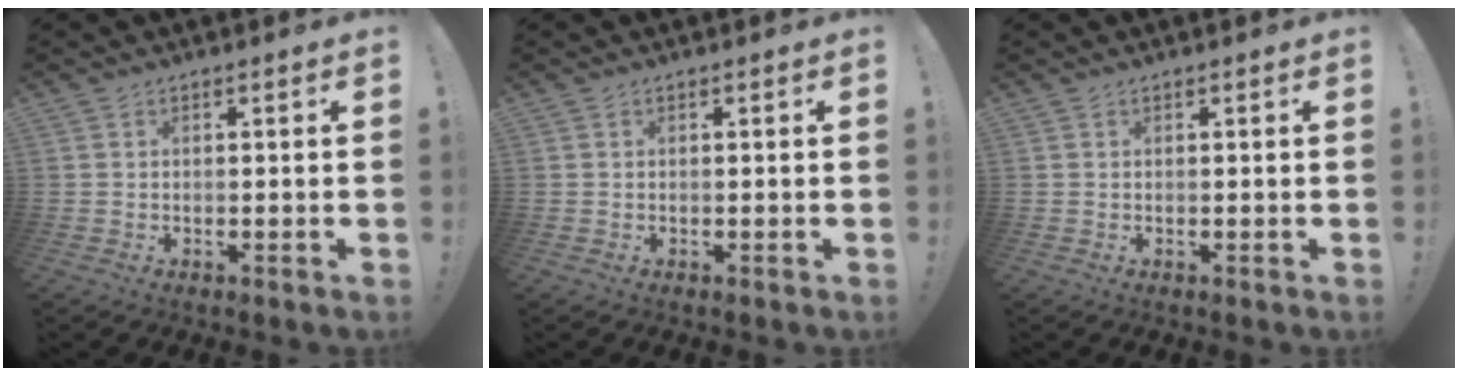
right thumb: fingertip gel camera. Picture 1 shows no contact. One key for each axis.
{"total": 0.0}
{"total": 0.0}